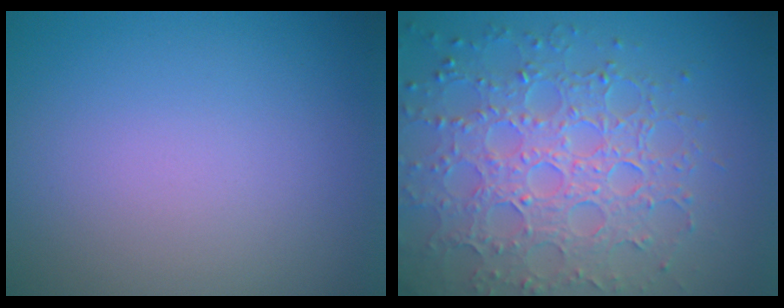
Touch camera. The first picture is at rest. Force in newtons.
{"total": 8.2, "press": 5.9, "slide": 5.7}